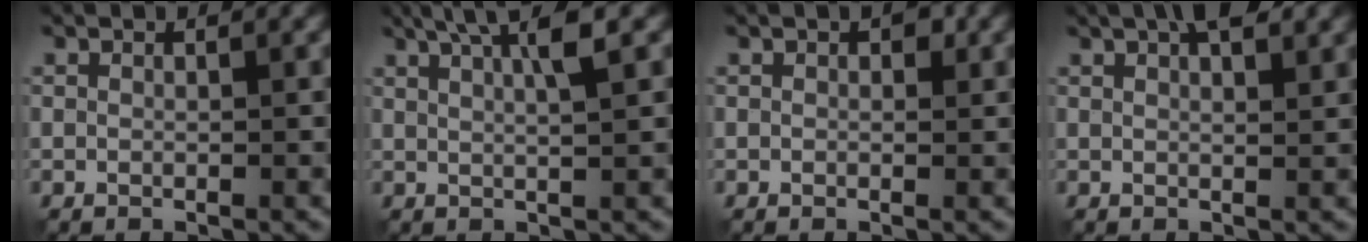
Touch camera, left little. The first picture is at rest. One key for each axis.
{"total": 4.3, "fx": 1.9, "fy": 0.7, "fz": 3.8, "tx": -0.056, "ty": 0.011, "tz": 0.026}
{"total": 1.0, "fx": 0.2, "fy": 0.6, "fz": 0.7, "tx": -0.006, "ty": -0.002, "tz": 0.002}
{"total": 3.9, "fx": 2.3, "fy": 1.1, "fz": 2.9, "tx": -0.040, "ty": 0.008, "tz": 0.028}